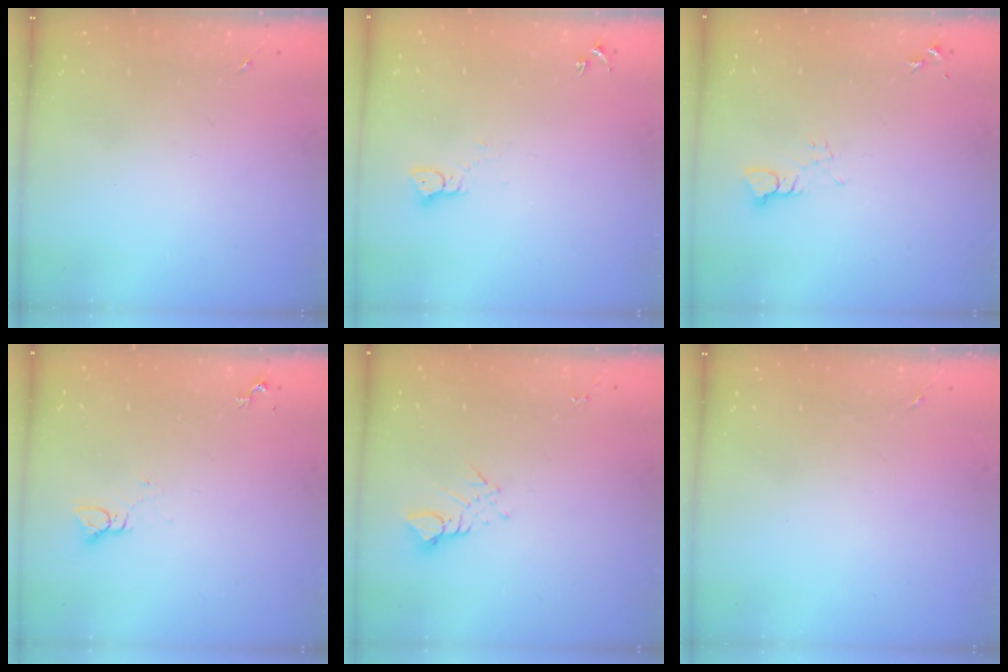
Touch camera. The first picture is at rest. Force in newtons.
{"total": 3.2, "press": 3.2, "slide": 0.1}
{"total": 3.3, "press": 3.3, "slide": 0.0}
{"total": 2.8, "press": 2.8, "slide": 0.1}
{"total": 3.8, "press": 3.8, "slide": 0.2}
{"total": 0.0}